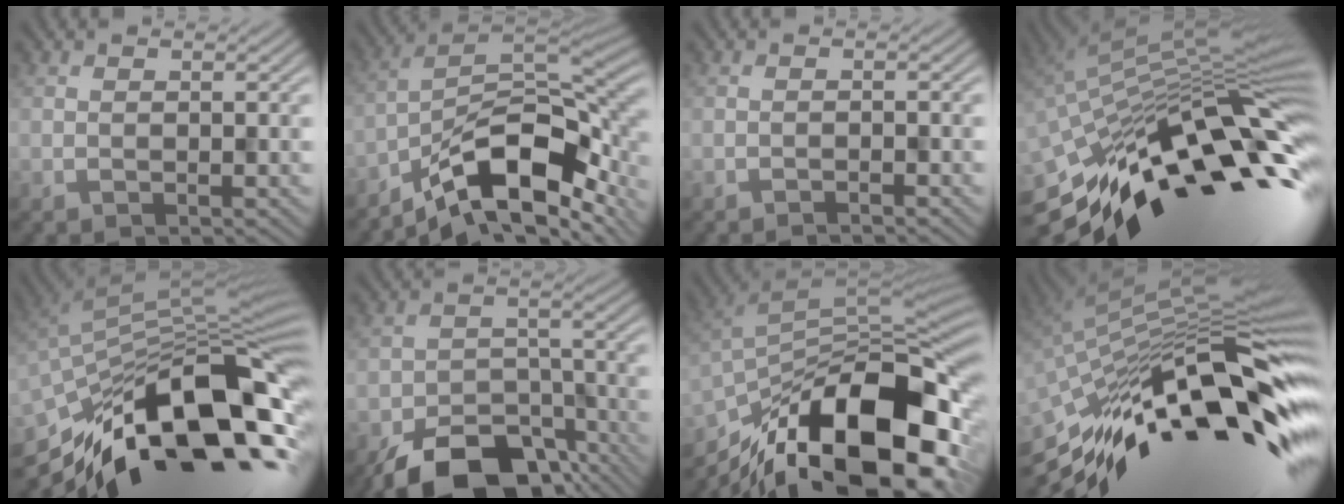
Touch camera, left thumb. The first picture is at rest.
{"total": 14.5, "force": [-8.3, 5.9, 10.3], "torque": [-0.184, -0.011, -0.141]}
{"total": 1.0, "force": [-0.9, 0.1, 0.3], "torque": [-0.003, 0.001, -0.018]}
{"total": 16.5, "force": [-5.4, 6.0, 14.4], "torque": [-0.256, 0.001, -0.113]}
{"total": 16.8, "force": [-8.8, 6.3, 12.8], "torque": [-0.228, -0.010, -0.162]}
{"total": 12.4, "force": [-8.8, 6.4, 6.1], "torque": [-0.102, -0.025, -0.136]}
{"total": 17.8, "force": [-9.4, 8.1, 12.8], "torque": [-0.235, -0.011, -0.161]}
{"total": 18.6, "force": [-7.2, 5.9, 16.1], "torque": [-0.297, 0.005, -0.146]}